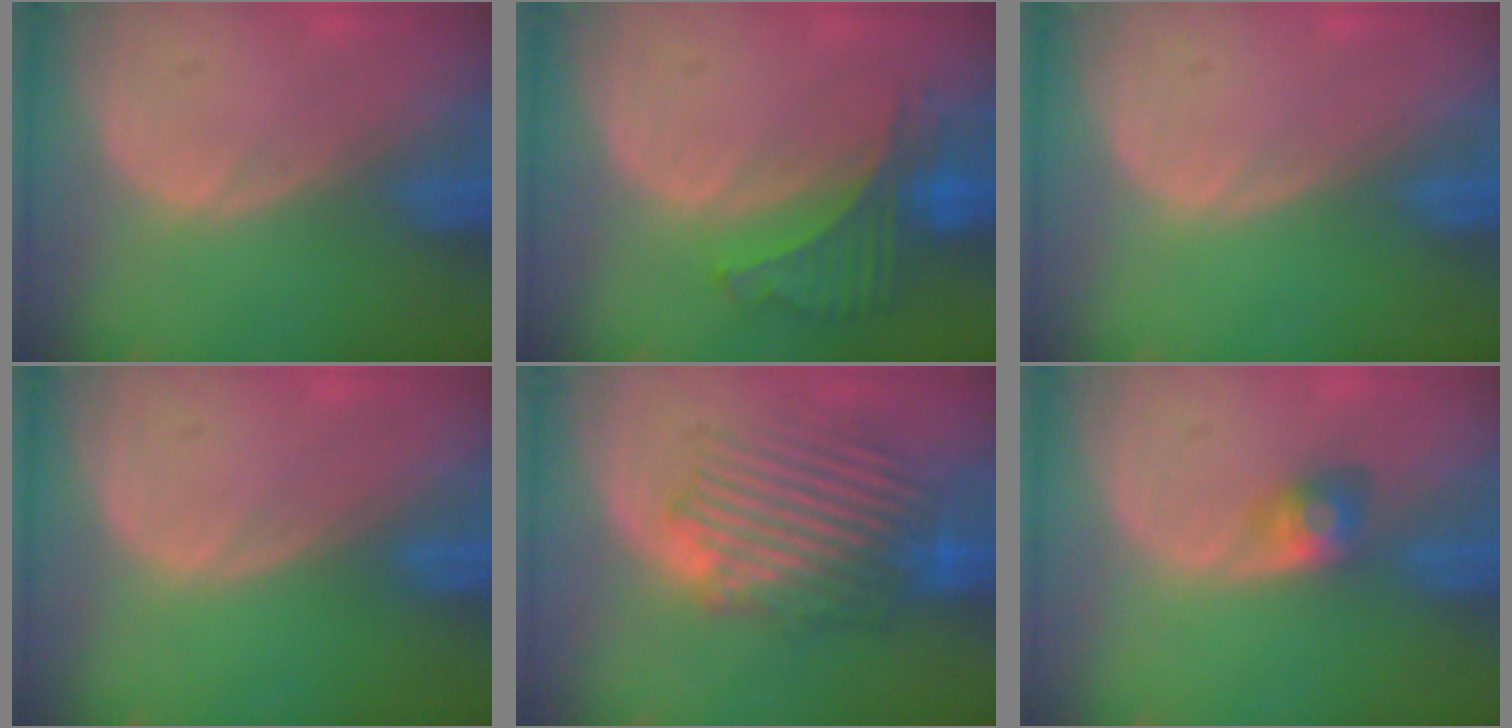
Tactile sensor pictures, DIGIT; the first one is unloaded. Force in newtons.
{"total": 6.3, "press": 5.9, "slide": 2.3}
{"total": 0.0}
{"total": 0.0}
{"total": 9.1, "press": 8.6, "slide": 2.8}
{"total": 3.0, "press": 2.7, "slide": 1.3}